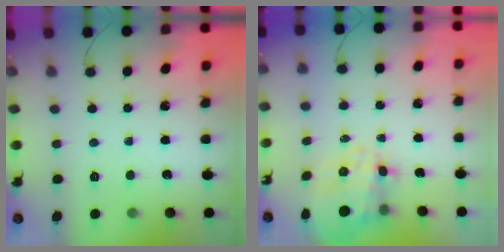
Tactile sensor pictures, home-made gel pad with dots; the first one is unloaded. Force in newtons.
{"total": 8.0, "press": 7.8, "slide": 1.9}